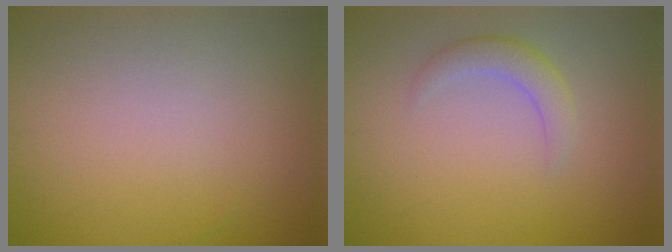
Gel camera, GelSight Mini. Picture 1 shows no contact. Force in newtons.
{"total": 2.0, "press": 1.9, "slide": 0.2}